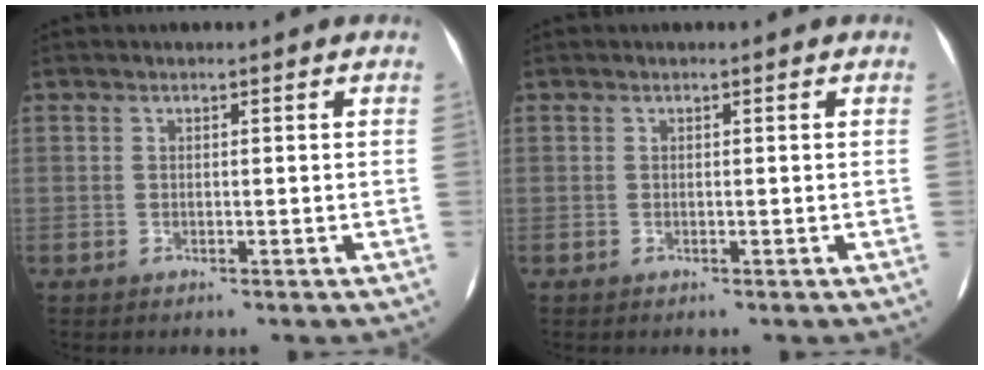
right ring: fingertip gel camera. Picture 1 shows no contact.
{"total": 0.0}